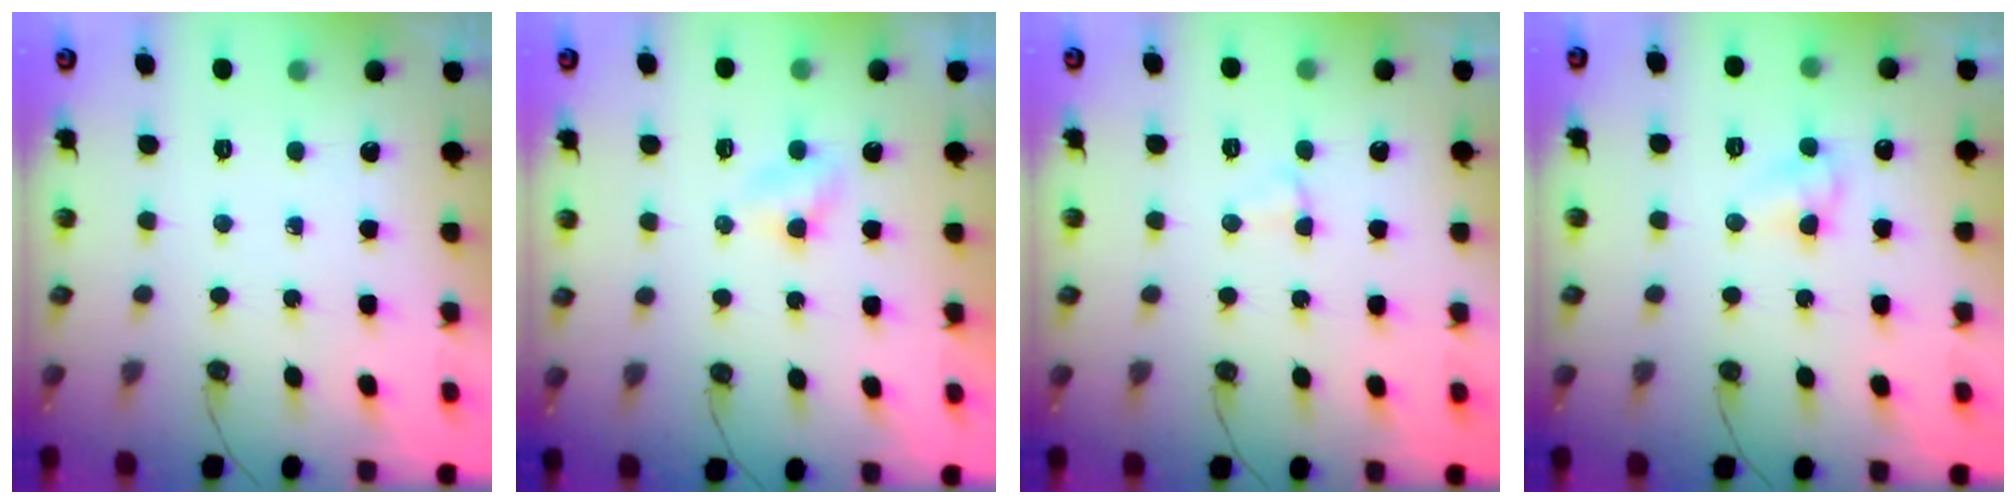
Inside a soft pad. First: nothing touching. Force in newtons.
{"total": 2.8, "press": 2.7, "slide": 0.4}
{"total": 2.5, "press": 2.5, "slide": 0.7}
{"total": 4.4, "press": 4.4, "slide": 0.7}